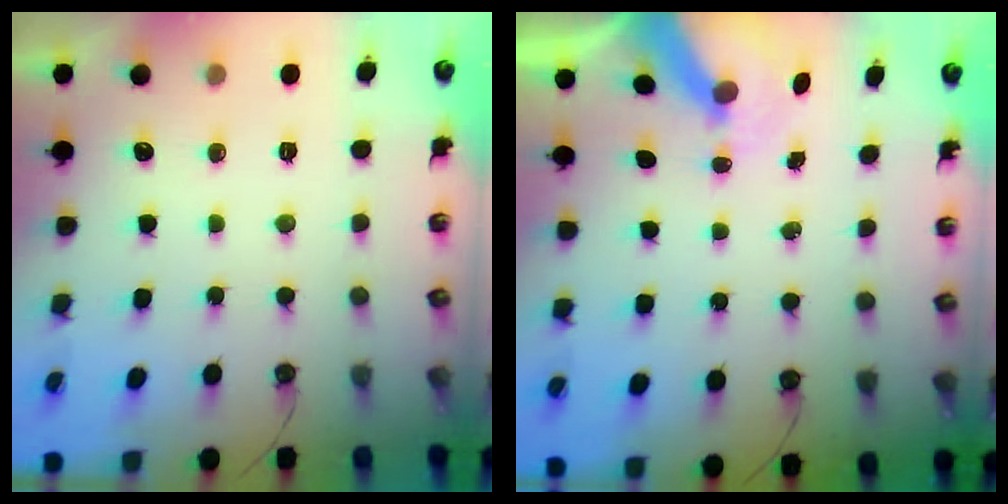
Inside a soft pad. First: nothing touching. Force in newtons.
{"total": 7.5, "press": 7.4, "slide": 0.9}